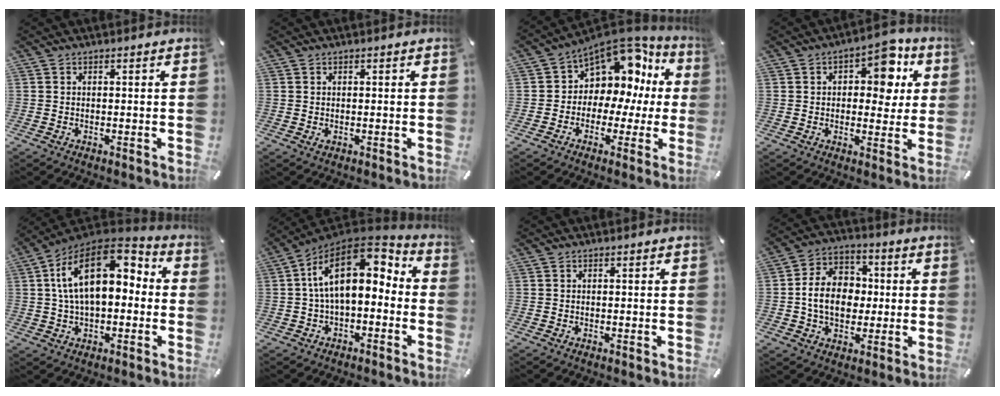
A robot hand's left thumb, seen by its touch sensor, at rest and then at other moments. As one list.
[{"total": 0.7, "force": [0.0, 0.6, 0.4], "torque": [-0.007, 0.001, -0.001]}, {"total": 10.3, "force": [5.1, 8.0, 4.1], "torque": [-0.059, -0.060, 0.090]}, {"total": 10.6, "force": [3.7, 6.4, 7.7], "torque": [-0.077, -0.020, 0.052]}, {"total": 17.7, "force": [4.2, 10.3, 13.7], "torque": [-0.265, -0.013, 0.069]}, {"total": 16.1, "force": [3.2, 9.3, 12.8], "torque": [-0.226, -0.019, 0.052]}, {"total": 0.0}, {"total": 11.9, "force": [-0.8, 9.6, 6.9], "torque": [-0.144, 0.022, -0.014]}]